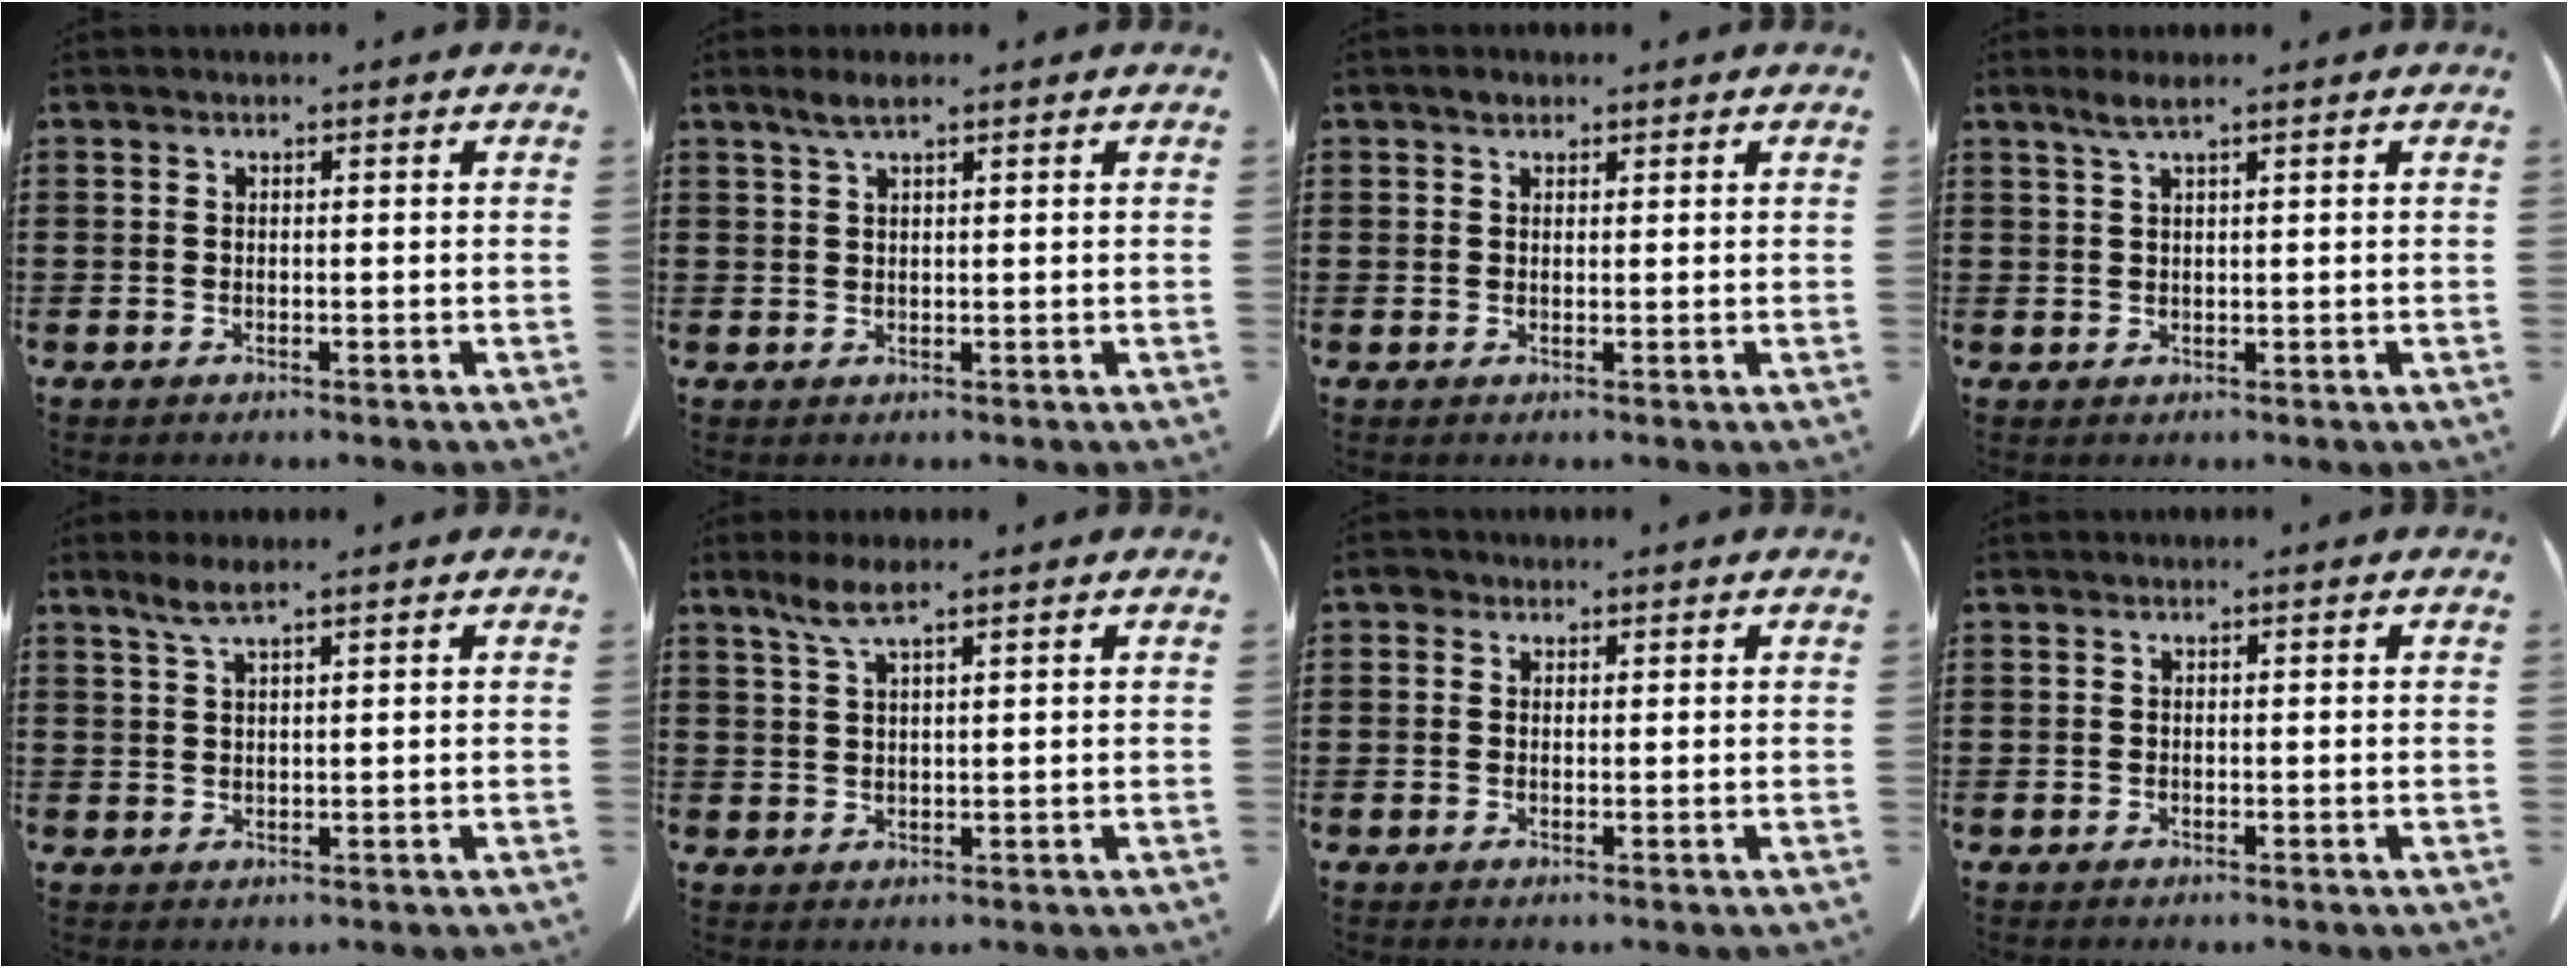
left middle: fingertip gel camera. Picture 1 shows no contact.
{"total": 2.4, "force": [1.5, 0.4, 1.8], "torque": [-0.037, 0.003, 0.026]}
{"total": 1.2, "force": [0.9, 0.7, 0.3], "torque": [-0.001, 0.001, 0.016]}
{"total": 2.2, "force": [1.4, 0.1, 1.7], "torque": [-0.036, 0.001, 0.025]}
{"total": 3.1, "force": [2.1, 0.4, 2.2], "torque": [-0.047, 0.002, 0.038]}
{"total": 4.2, "force": [2.7, 0.7, 3.2], "torque": [-0.070, 0.005, 0.046]}
{"total": 1.4, "force": [0.9, 1.0, 0.4], "torque": [-0.013, 0.006, 0.016]}
{"total": 0.0}